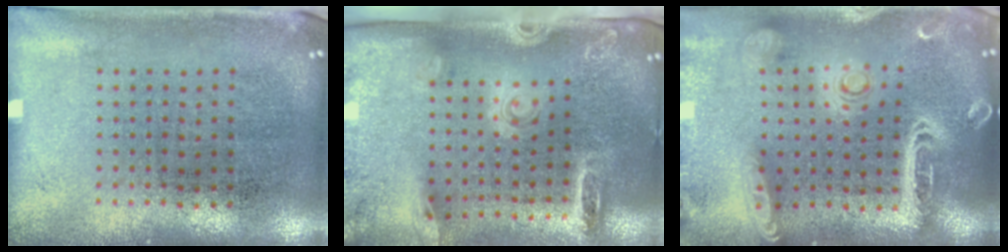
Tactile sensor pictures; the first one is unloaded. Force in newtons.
{"total": 2.7, "press": 1.9, "slide": 1.9}
{"total": 2.8, "press": 2.4, "slide": 1.4}